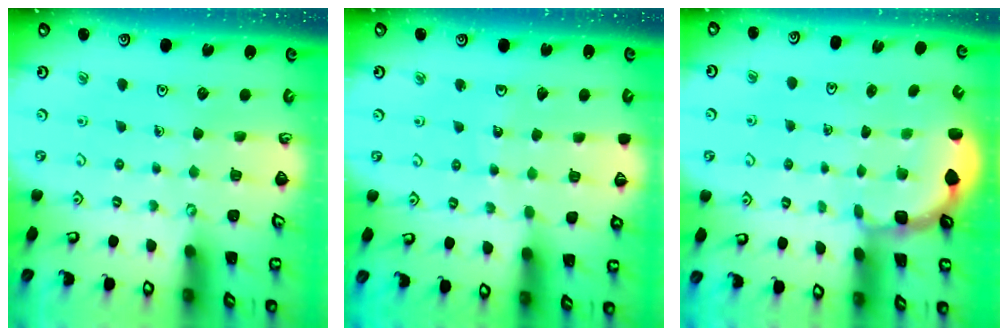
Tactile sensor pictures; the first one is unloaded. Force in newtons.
{"total": 3.7, "press": 3.7, "slide": 0.4}
{"total": 2.4, "press": 1.8, "slide": 1.6}